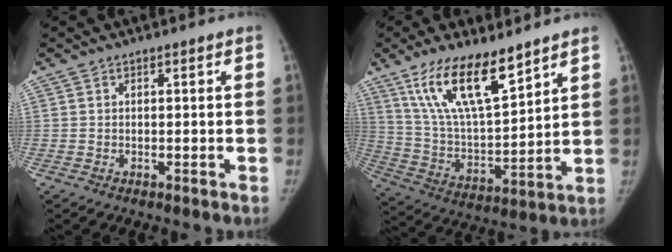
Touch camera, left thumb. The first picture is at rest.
{"total": 16.6, "force": [10.9, 5.3, 11.4], "torque": [-0.184, -0.053, 0.217]}